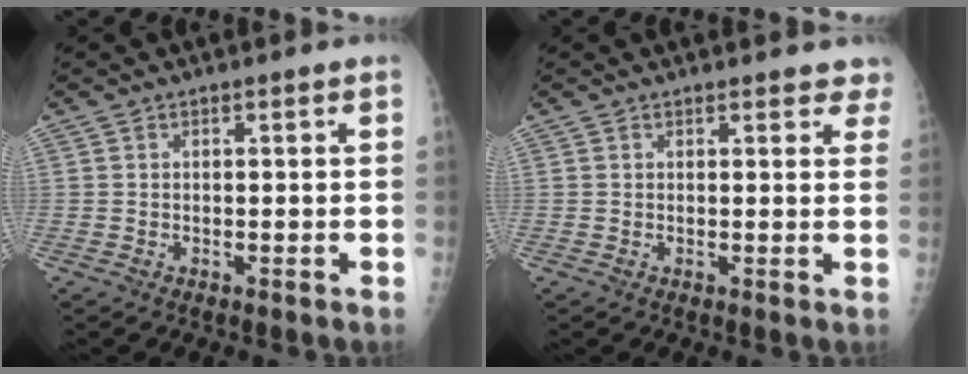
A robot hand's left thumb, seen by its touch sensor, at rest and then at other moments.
{"total": 3.2, "force": [2.7, 1.3, 1.0], "torque": [0.020, -0.009, 0.015]}